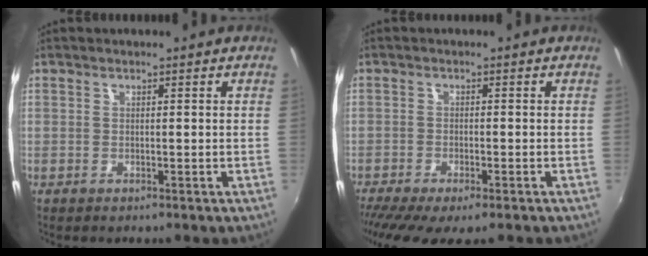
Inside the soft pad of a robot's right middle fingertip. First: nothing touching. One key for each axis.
{"total": 8.9, "fx": -6.7, "fy": 1.8, "fz": 5.5, "tx": -0.123, "ty": -0.043, "tz": -0.112}